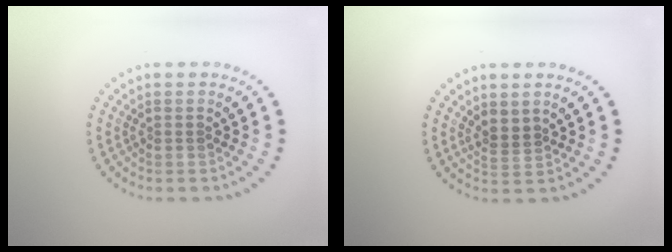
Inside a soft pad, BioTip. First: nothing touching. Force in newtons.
{"total": 1.3, "press": 0.9, "slide": 0.9}